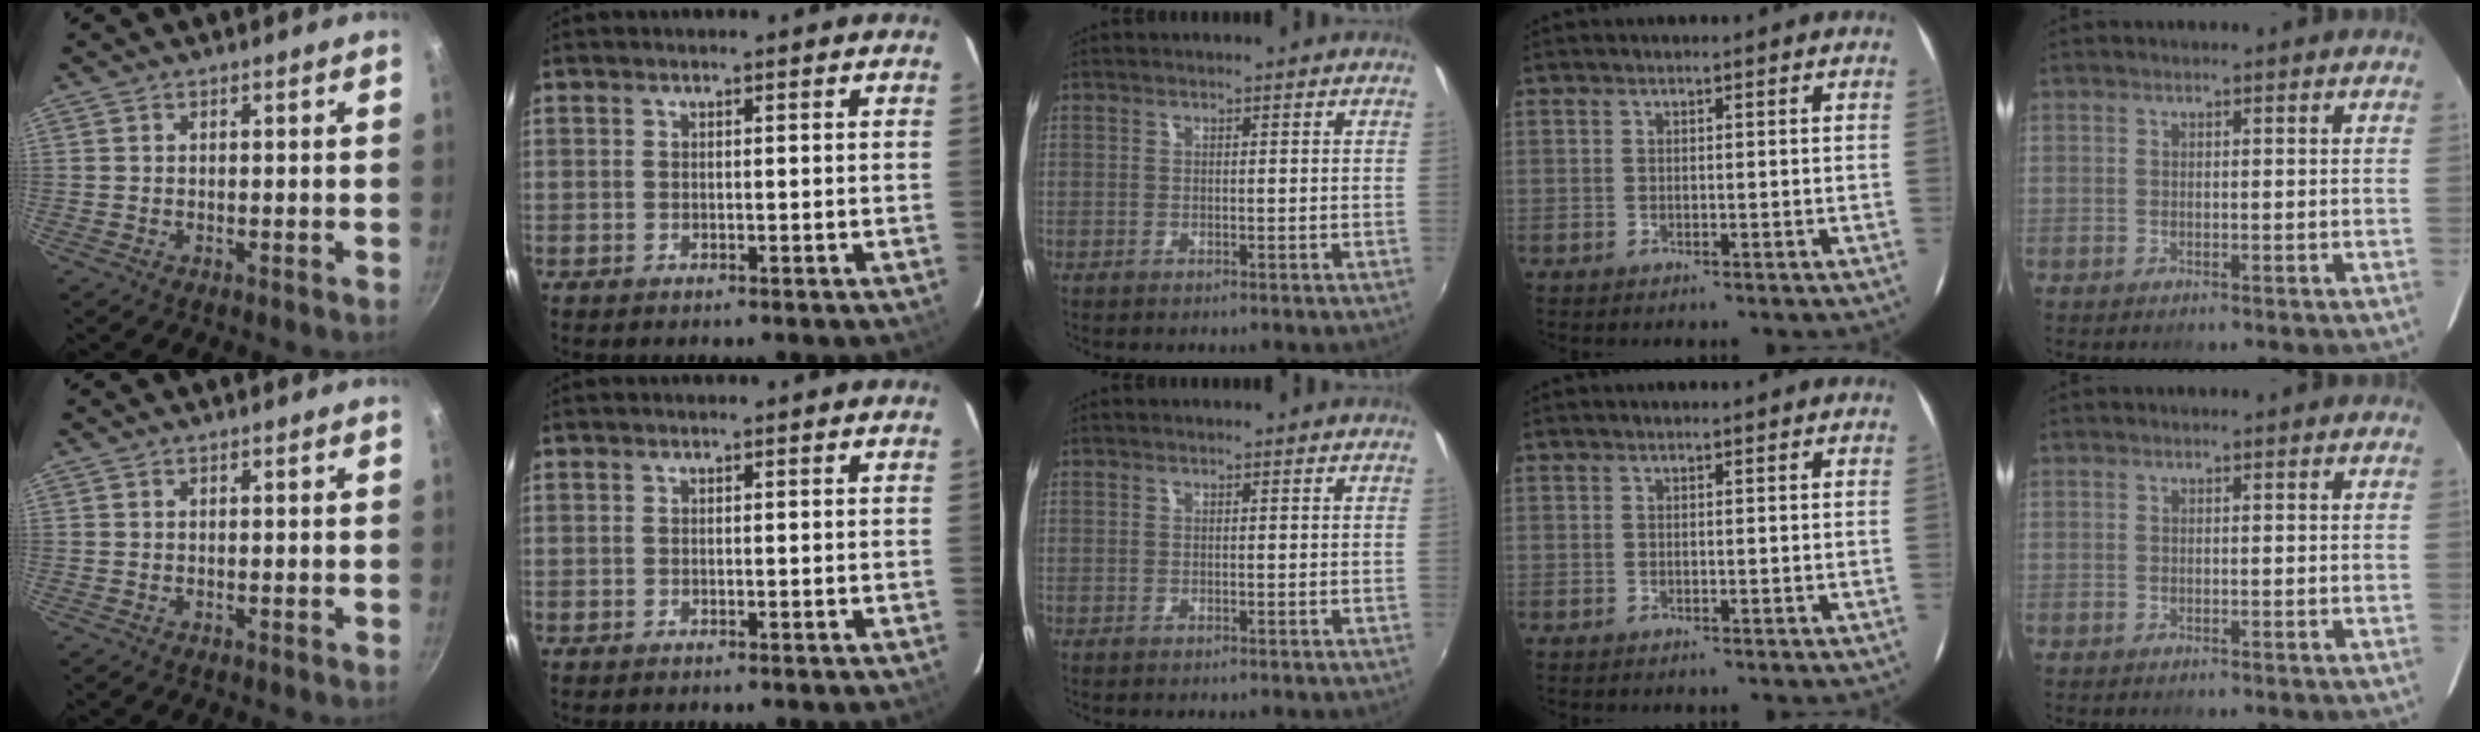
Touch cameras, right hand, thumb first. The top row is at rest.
{}